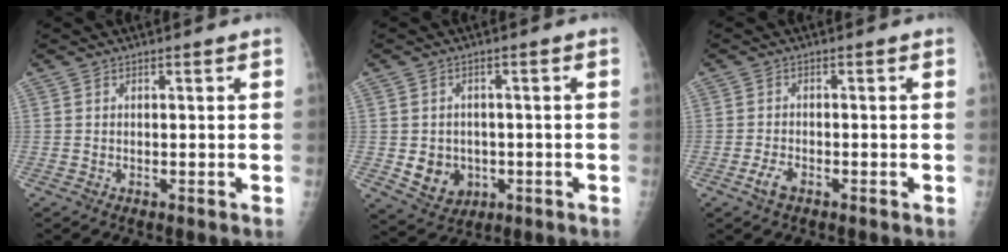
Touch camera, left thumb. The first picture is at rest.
{"total": 6.5, "force": [-1.2, 5.6, 3.0], "torque": [-0.025, 0.005, -0.005]}
{"total": 2.7, "force": [-1.6, 1.3, 1.7], "torque": [-0.039, 0.006, -0.030]}